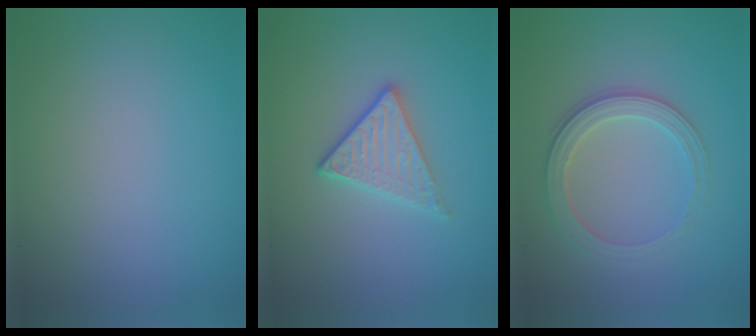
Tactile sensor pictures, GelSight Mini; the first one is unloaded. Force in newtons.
{"total": 3.0, "press": 2.7, "slide": 1.2}
{"total": 2.9, "press": 2.8, "slide": 0.7}